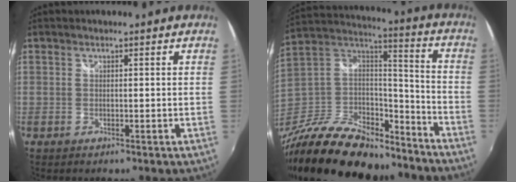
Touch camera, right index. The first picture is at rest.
{"total": 31.3, "force": [-22.7, 14.6, 15.7], "torque": [-0.335, 0.025, -0.355]}